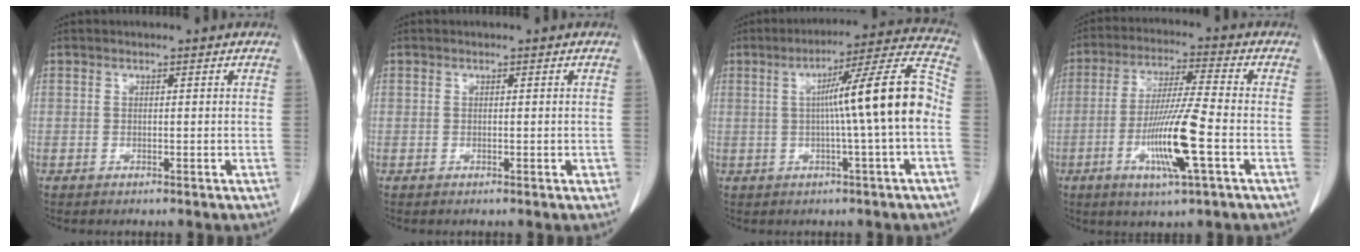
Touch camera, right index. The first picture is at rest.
{"total": 0.7, "force": [0.0, 0.5, 0.5], "torque": [-0.005, 0.000, 0.001]}
{"total": 13.5, "force": [-0.5, -1.1, 13.4], "torque": [-0.197, 0.020, -0.013]}
{"total": 11.9, "force": [-3.7, -0.1, 11.3], "torque": [-0.219, -0.015, -0.071]}